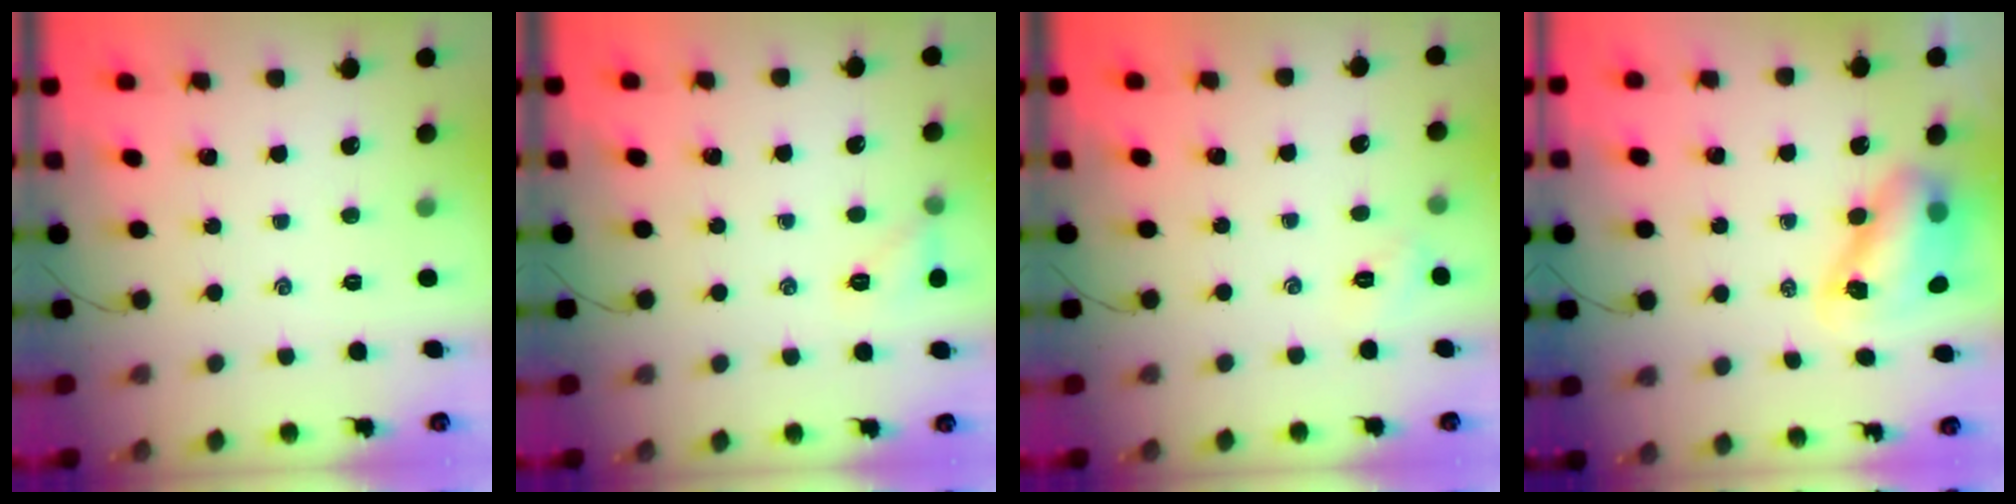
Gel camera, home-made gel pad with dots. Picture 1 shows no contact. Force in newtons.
{"total": 6.0, "press": 5.8, "slide": 1.5}
{"total": 2.4, "press": 2.3, "slide": 0.7}
{"total": 8.9, "press": 8.6, "slide": 2.2}